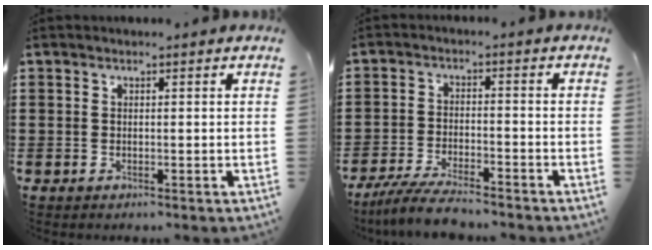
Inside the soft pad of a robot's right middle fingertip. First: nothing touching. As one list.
[{"total": 5.9, "force": [-5.3, 0.5, 2.4], "torque": [-0.059, -0.010, -0.102]}]